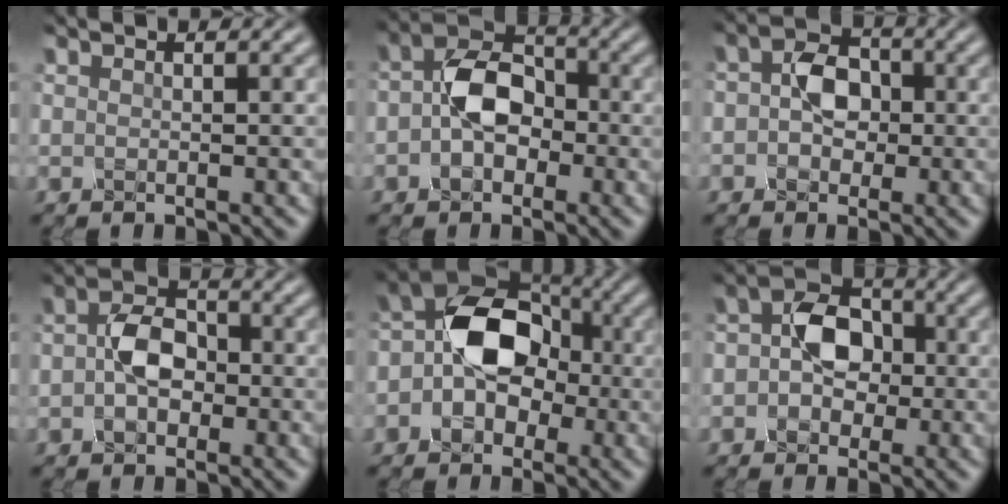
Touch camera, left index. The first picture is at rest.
{"total": 5.2, "force": [-0.8, 3.6, 3.7], "torque": [-0.061, 0.008, -0.021]}
{"total": 3.4, "force": [-0.3, 2.5, 2.2], "torque": [-0.038, 0.006, -0.014]}
{"total": 3.8, "force": [-0.5, 2.6, 2.8], "torque": [-0.053, 0.004, -0.016]}
{"total": 7.8, "force": [-0.9, 5.6, 5.4], "torque": [-0.068, 0.012, -0.032]}
{"total": 4.4, "force": [-0.4, 3.3, 2.9], "torque": [-0.044, 0.009, -0.016]}